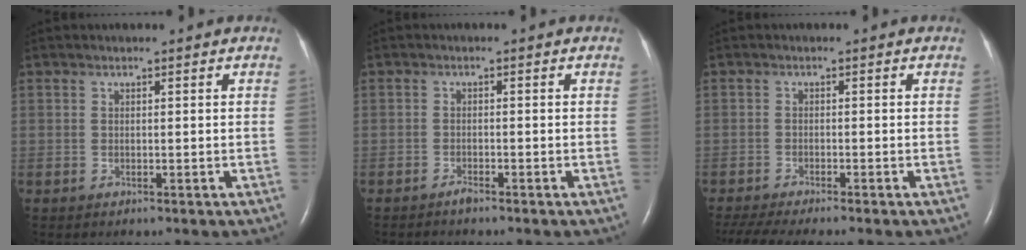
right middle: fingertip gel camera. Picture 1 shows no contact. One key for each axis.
{"total": 1.1, "fx": -1.0, "fy": 0.0, "fz": 0.4, "tx": -0.013, "ty": -0.002, "tz": -0.018}
{"total": 8.1, "fx": -6.9, "fy": -0.2, "fz": 4.1, "tx": -0.059, "ty": -0.016, "tz": -0.111}